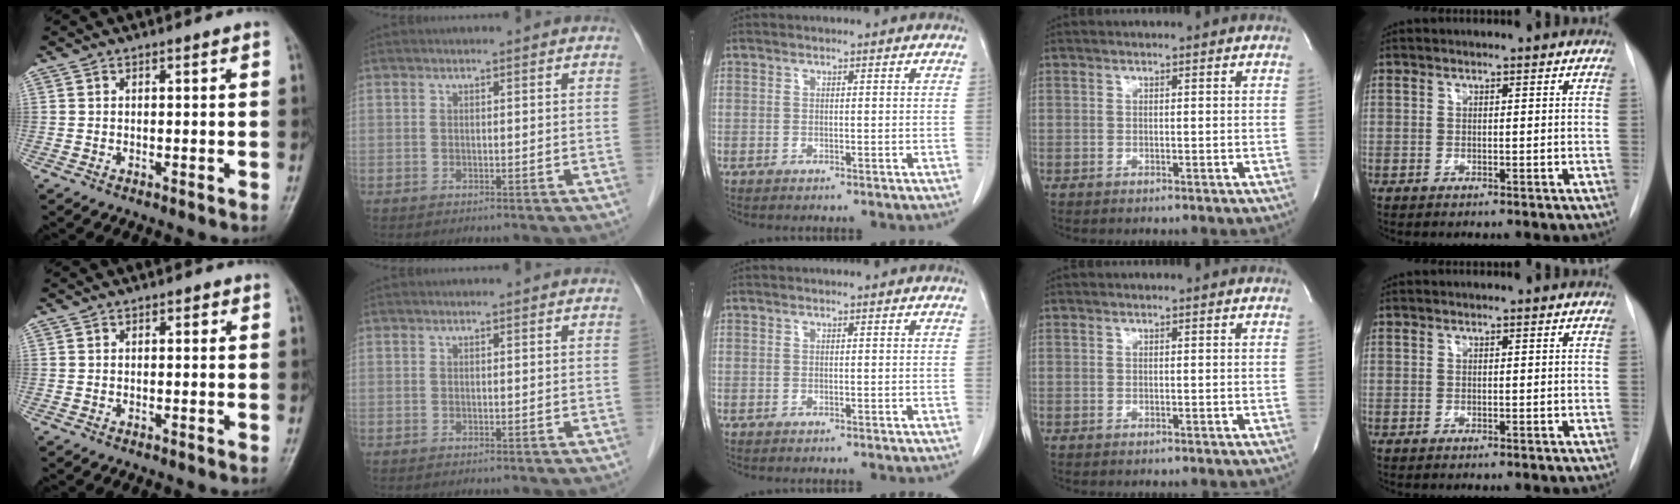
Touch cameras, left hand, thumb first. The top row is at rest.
{"thumb": {"total": 0.6, "force": [0.2, 0.5, 0.3], "torque": [0.003, 0.001, -0.001]}}